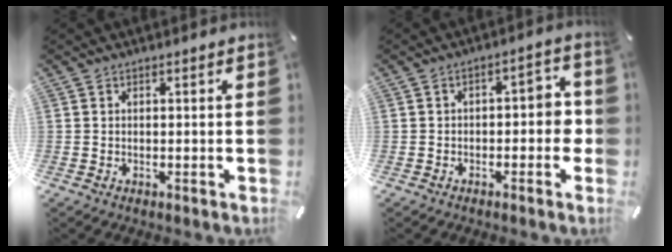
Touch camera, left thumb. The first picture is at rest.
{"total": 5.5, "force": [-1.5, 3.2, 4.3], "torque": [-0.059, 0.015, -0.033]}